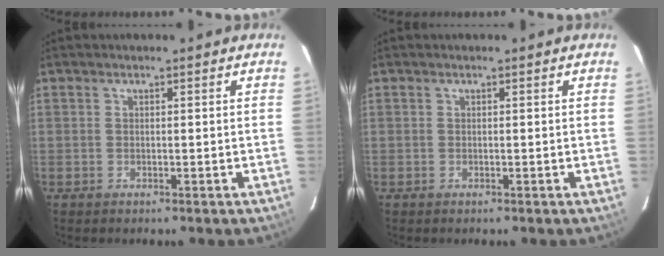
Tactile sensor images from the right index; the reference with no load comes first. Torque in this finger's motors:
{"motor_torque": [0.00, 0.00, 0.00, 0.00]}